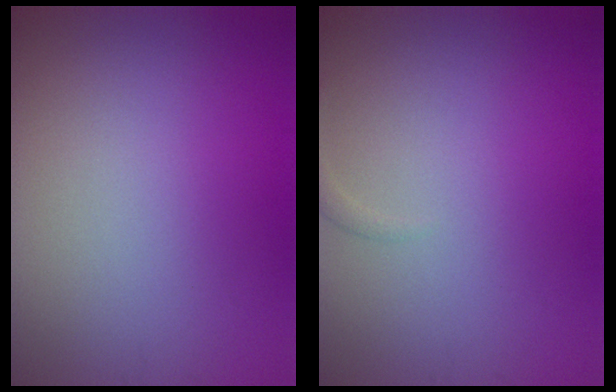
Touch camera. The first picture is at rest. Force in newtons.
{"total": 0.6, "press": 0.6, "slide": 0.1}